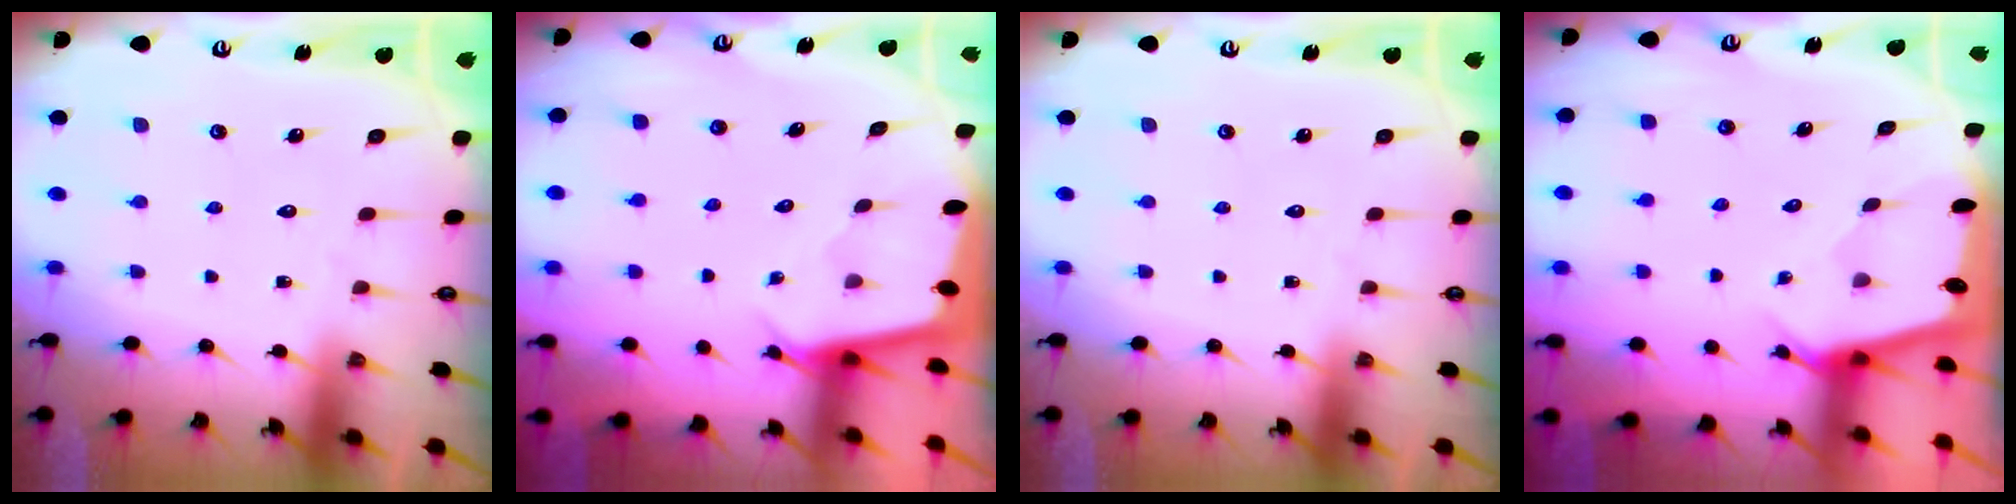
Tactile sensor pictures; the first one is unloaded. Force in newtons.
{"total": 2.5, "press": 2.5, "slide": 0.1}
{"total": 0.0}
{"total": 2.1, "press": 2.1, "slide": 0.1}